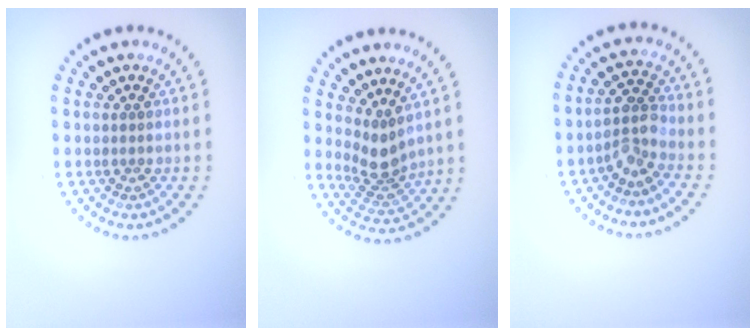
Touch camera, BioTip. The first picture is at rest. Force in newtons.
{"total": 2.8, "press": 2.0, "slide": 2.0}
{"total": 2.4, "press": 2.0, "slide": 1.4}